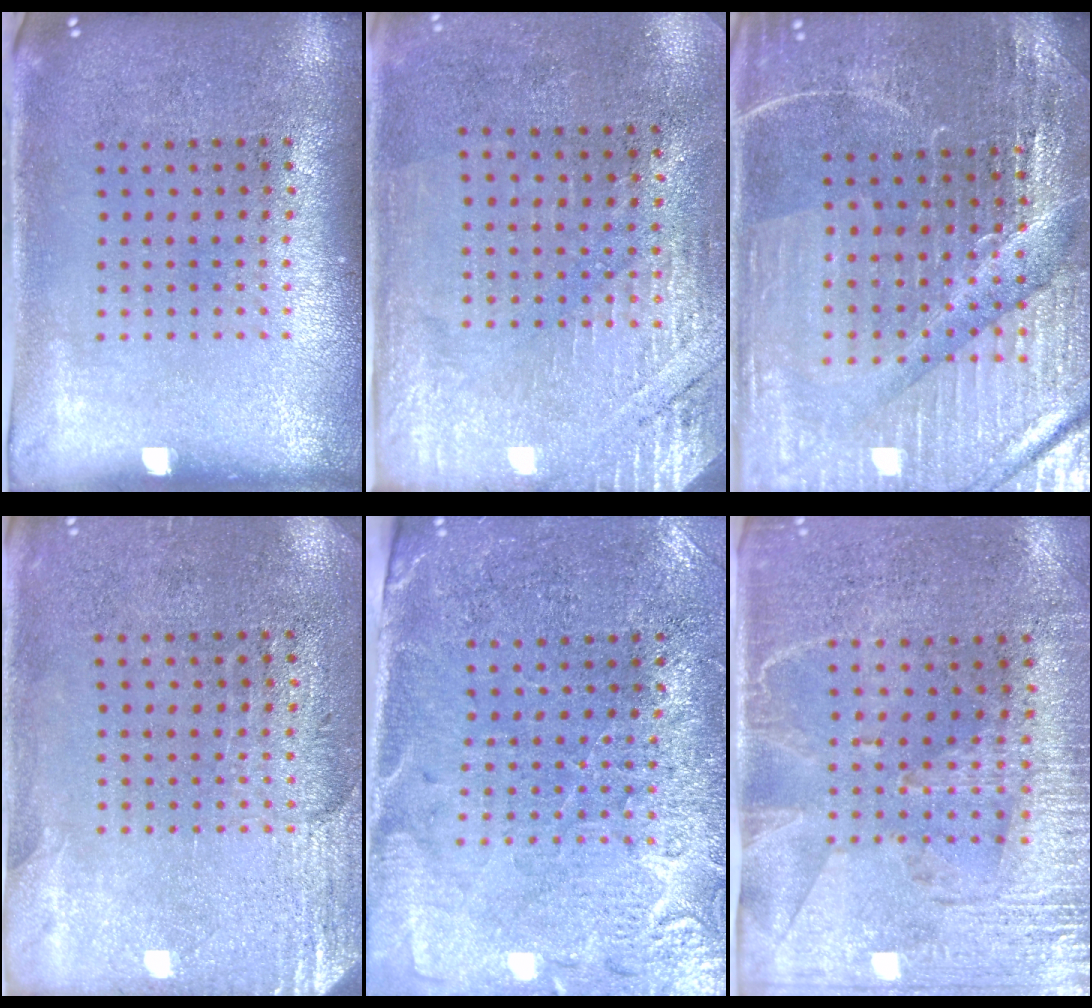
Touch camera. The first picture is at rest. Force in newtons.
{"total": 2.7, "press": 2.5, "slide": 1.1}
{"total": 4.3, "press": 4.2, "slide": 1.1}
{"total": 2.8, "press": 2.5, "slide": 1.2}
{"total": 3.0, "press": 2.9, "slide": 1.0}
{"total": 2.9, "press": 2.6, "slide": 1.4}